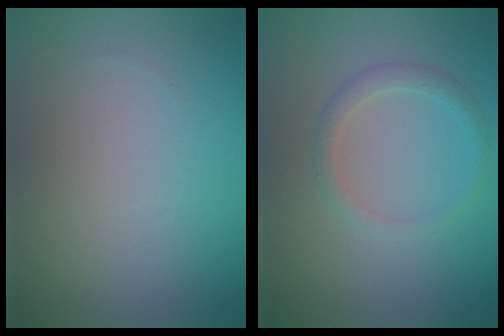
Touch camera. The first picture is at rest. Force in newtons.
{"total": 1.7, "press": 1.7, "slide": 0.0}